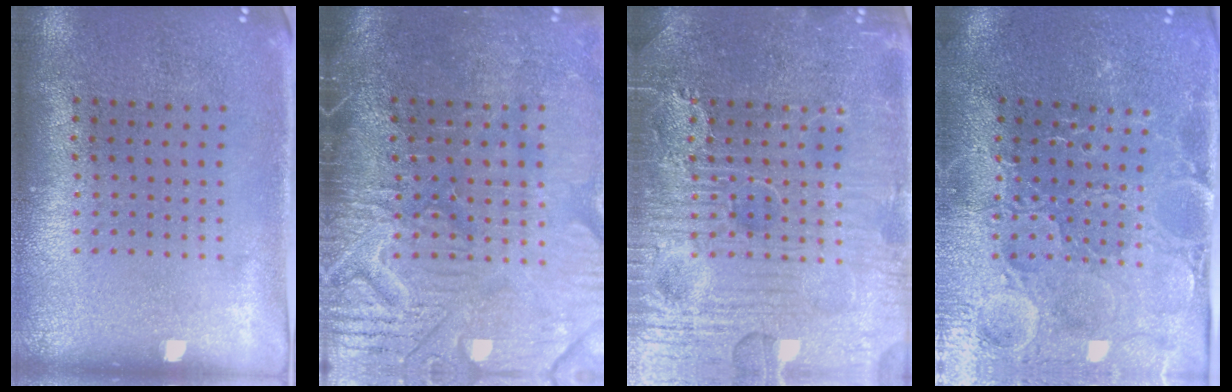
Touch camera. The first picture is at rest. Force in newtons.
{"total": 4.6, "press": 4.0, "slide": 2.2}
{"total": 7.8, "press": 7.8, "slide": 0.8}
{"total": 3.8, "press": 3.7, "slide": 0.8}